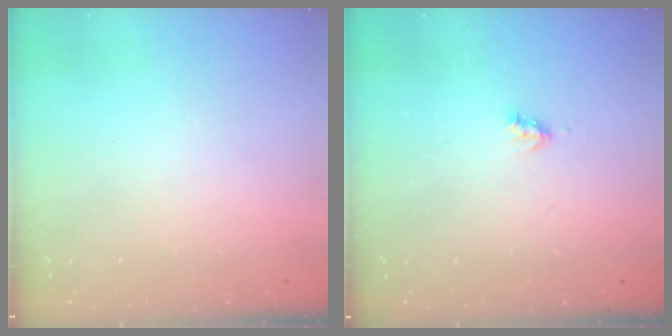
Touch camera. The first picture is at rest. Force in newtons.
{"total": 2.6, "press": 2.6, "slide": 0.4}